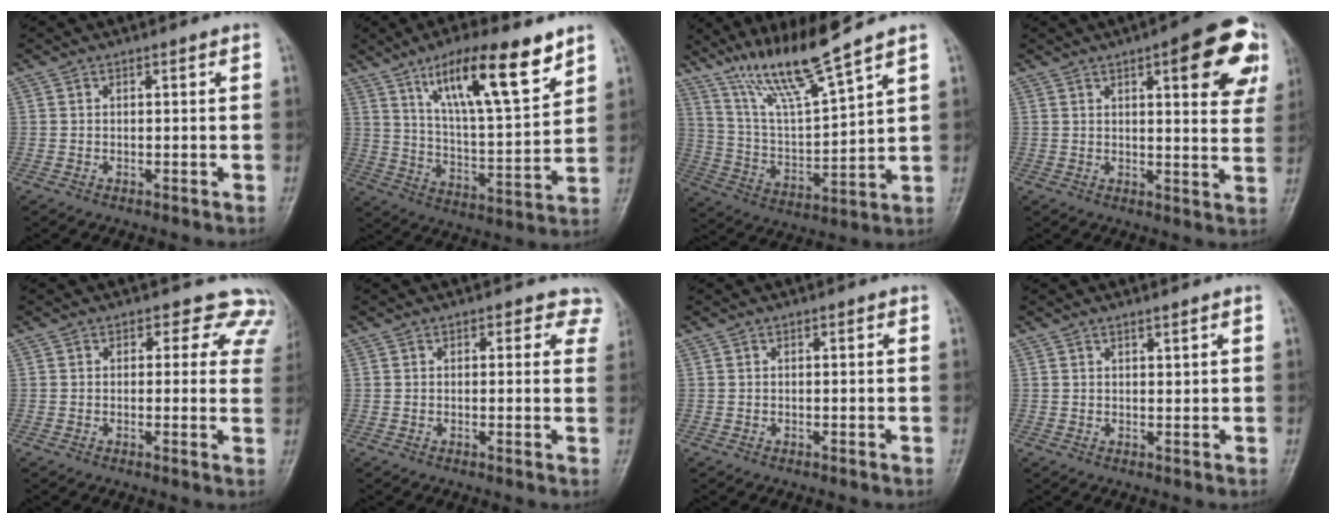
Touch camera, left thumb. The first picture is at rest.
{"total": 17.2, "force": [10.3, 4.5, 13.0], "torque": [-0.195, -0.047, 0.182]}
{"total": 13.6, "force": [10.6, 0.5, 8.4], "torque": [-0.152, -0.062, 0.207]}
{"total": 15.3, "force": [6.5, 4.9, 12.9], "torque": [-0.119, -0.015, 0.069]}
{"total": 7.5, "force": [5.7, 4.7, 1.4], "torque": [0.041, -0.015, 0.030]}
{"total": 3.8, "force": [2.6, 2.6, 0.9], "torque": [0.031, -0.007, 0.006]}
{"total": 0.0}
{"total": 1.1, "force": [0.9, 0.1, 0.6], "torque": [-0.006, -0.007, 0.018]}